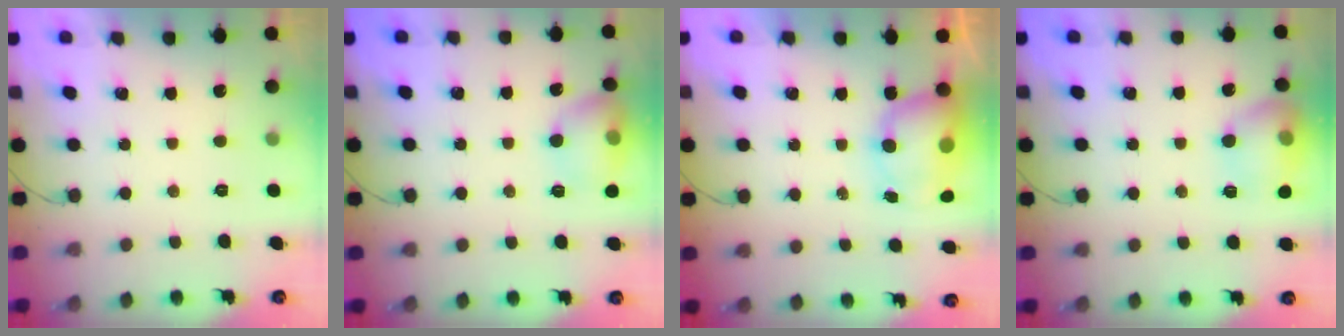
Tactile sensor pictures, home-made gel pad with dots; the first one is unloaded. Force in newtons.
{"total": 11.2, "press": 11.0, "slide": 1.6}
{"total": 8.4, "press": 8.1, "slide": 2.3}
{"total": 13.1, "press": 13.0, "slide": 1.1}